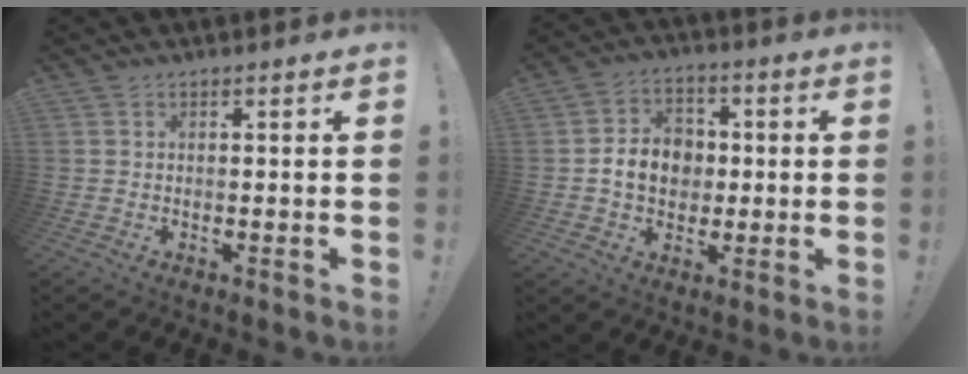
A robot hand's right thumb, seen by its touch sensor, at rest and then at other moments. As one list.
[{"total": 11.3, "force": [-0.2, 9.4, 6.1], "torque": [-0.110, 0.014, 0.004]}]